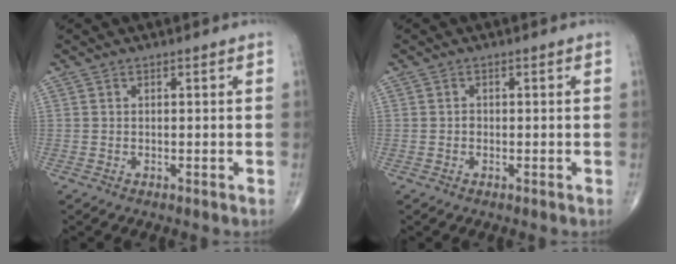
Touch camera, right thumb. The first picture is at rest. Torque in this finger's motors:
{"motor_torque": [0.47, 0.29, -0.01, -0.17, -0.02]}